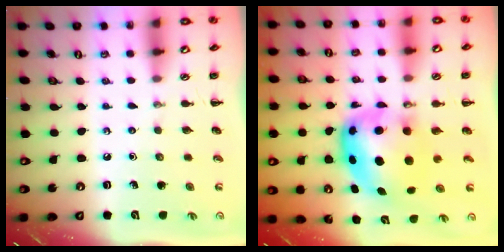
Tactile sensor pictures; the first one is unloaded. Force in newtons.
{"total": 8.9, "press": 8.6, "slide": 2.2}